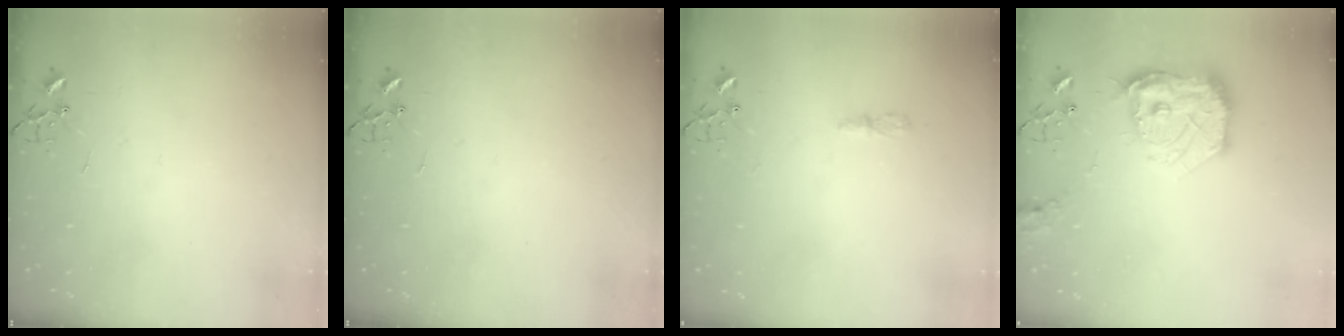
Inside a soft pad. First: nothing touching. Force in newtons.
{"total": 0.0}
{"total": 4.0, "press": 4.0, "slide": 0.5}
{"total": 18.7, "press": 18.6, "slide": 1.8}